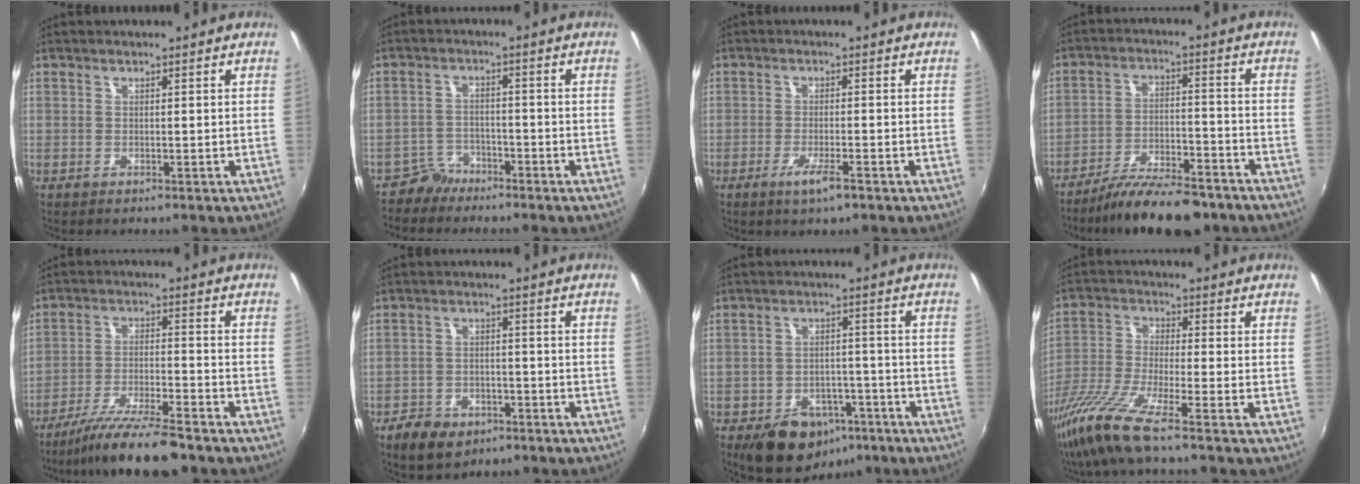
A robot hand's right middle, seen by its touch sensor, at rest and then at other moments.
{"total": 4.0, "force": [-3.4, 2.0, -0.2], "torque": [-0.001, 0.013, -0.064]}
{"total": 4.1, "force": [-2.5, 0.5, 3.3], "torque": [-0.069, -0.009, -0.047]}
{"total": 14.0, "force": [-11.6, 3.4, 7.0], "torque": [-0.138, -0.016, -0.184]}
{"total": 11.9, "force": [-10.0, 0.9, 6.4], "torque": [-0.134, -0.021, -0.172]}
{"total": 8.4, "force": [-5.5, 5.1, 3.7], "torque": [-0.103, 0.001, -0.082]}
{"total": 11.7, "force": [-7.5, 7.5, 4.9], "torque": [-0.103, 0.018, -0.089]}
{"total": 10.8, "force": [-7.8, 0.0, 7.5], "torque": [-0.158, -0.029, -0.153]}